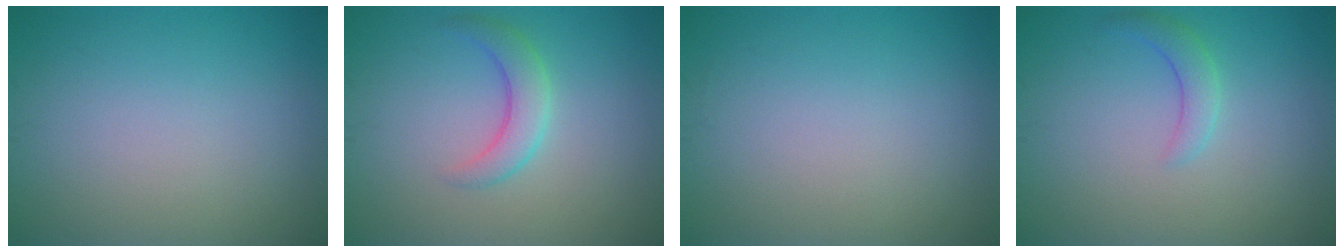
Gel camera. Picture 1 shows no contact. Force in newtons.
{"total": 2.8, "press": 2.8, "slide": 0.1}
{"total": 0.0}
{"total": 1.9, "press": 1.9, "slide": 0.1}